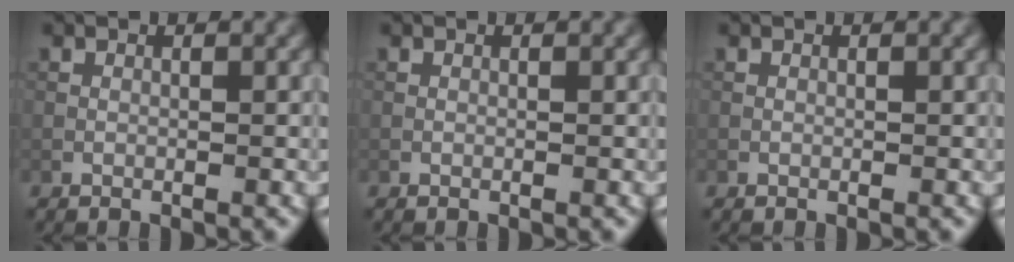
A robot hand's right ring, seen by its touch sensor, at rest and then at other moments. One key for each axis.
{"total": 0.0}
{"total": 0.0}